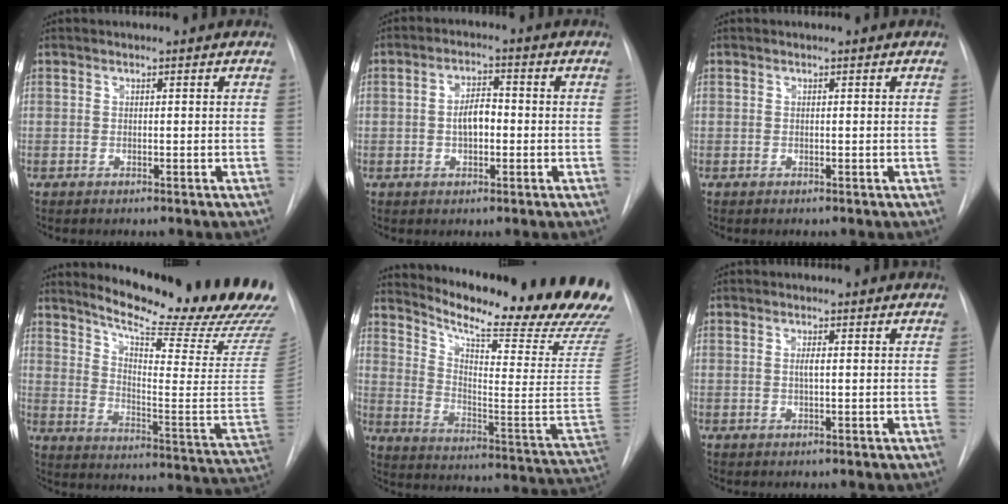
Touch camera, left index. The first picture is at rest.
{"total": 4.2, "force": [-0.4, 2.0, 3.7], "torque": [-0.068, 0.010, -0.008]}
{"total": 0.0}
{"total": 26.2, "force": [22.4, 1.6, 13.5], "torque": [-0.206, -0.114, 0.287]}
{"total": 27.8, "force": [24.3, 0.7, 13.5], "torque": [-0.217, -0.118, 0.315]}
{"total": 1.0, "force": [0.2, 0.1, 1.0], "torque": [-0.024, 0.000, 0.002]}